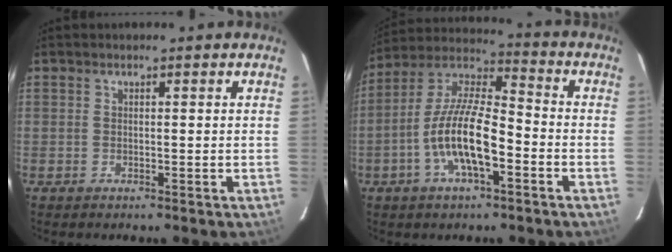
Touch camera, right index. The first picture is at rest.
{"total": 13.4, "force": [-4.8, 4.1, 11.8], "torque": [-0.239, 0.001, -0.094]}